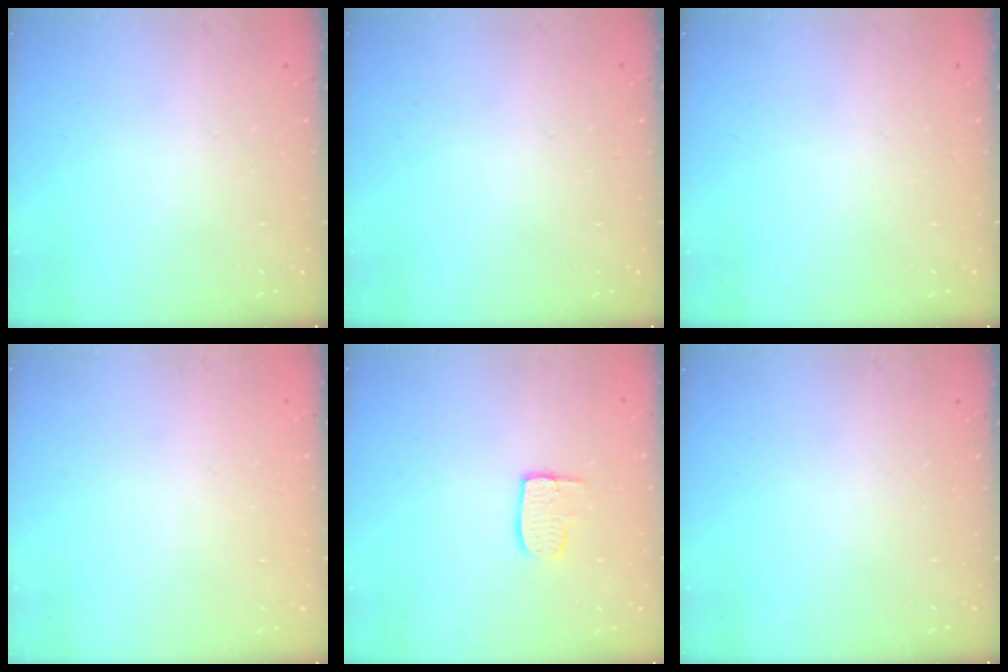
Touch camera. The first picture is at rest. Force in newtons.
{"total": 0.0}
{"total": 0.0}
{"total": 0.0}
{"total": 7.0, "press": 7.0, "slide": 0.4}
{"total": 0.0}